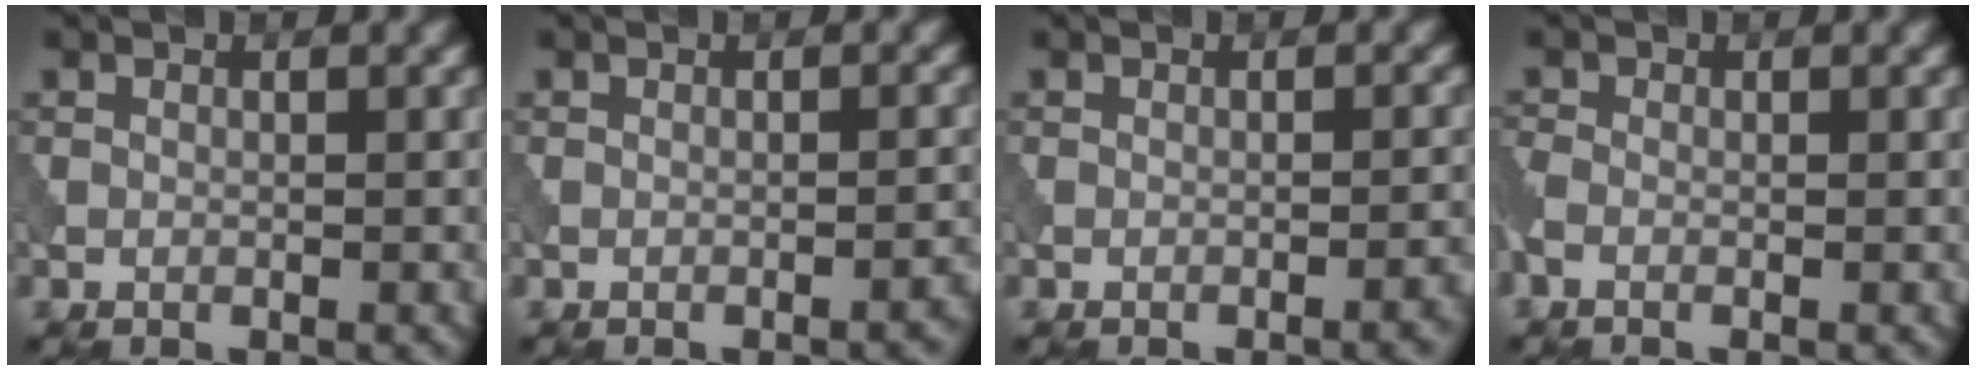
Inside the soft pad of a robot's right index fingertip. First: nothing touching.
{"total": 1.4, "force": [-0.8, 0.3, 1.1], "torque": [-0.009, 0.004, -0.014]}
{"total": 1.8, "force": [-0.9, 0.4, 1.6], "torque": [-0.012, 0.005, -0.015]}
{"total": 1.2, "force": [-0.6, 0.6, 0.9], "torque": [-0.023, -0.009, -0.016]}